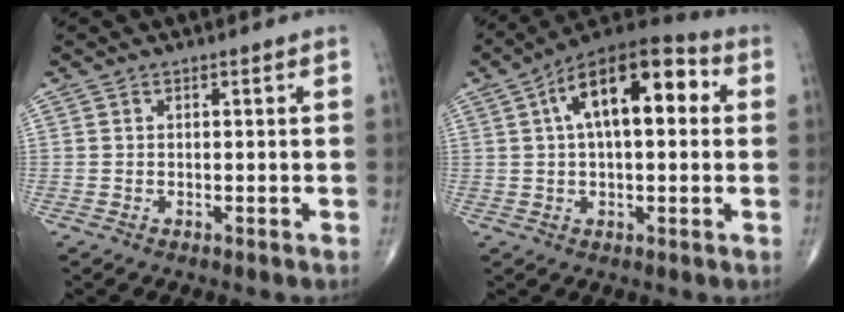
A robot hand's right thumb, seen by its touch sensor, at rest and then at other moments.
{"total": 13.6, "force": [3.2, 6.6, 11.5], "torque": [-0.165, 0.035, 0.040]}